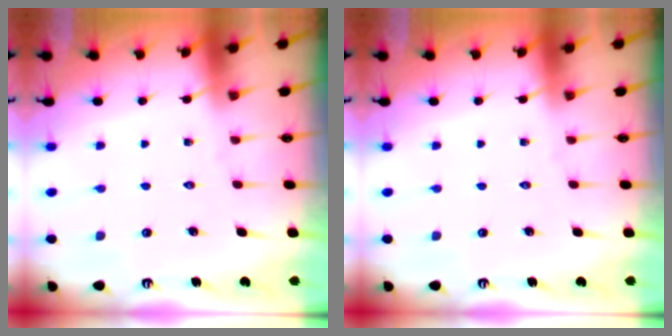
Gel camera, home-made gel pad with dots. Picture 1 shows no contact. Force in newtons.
{"total": 0.0}